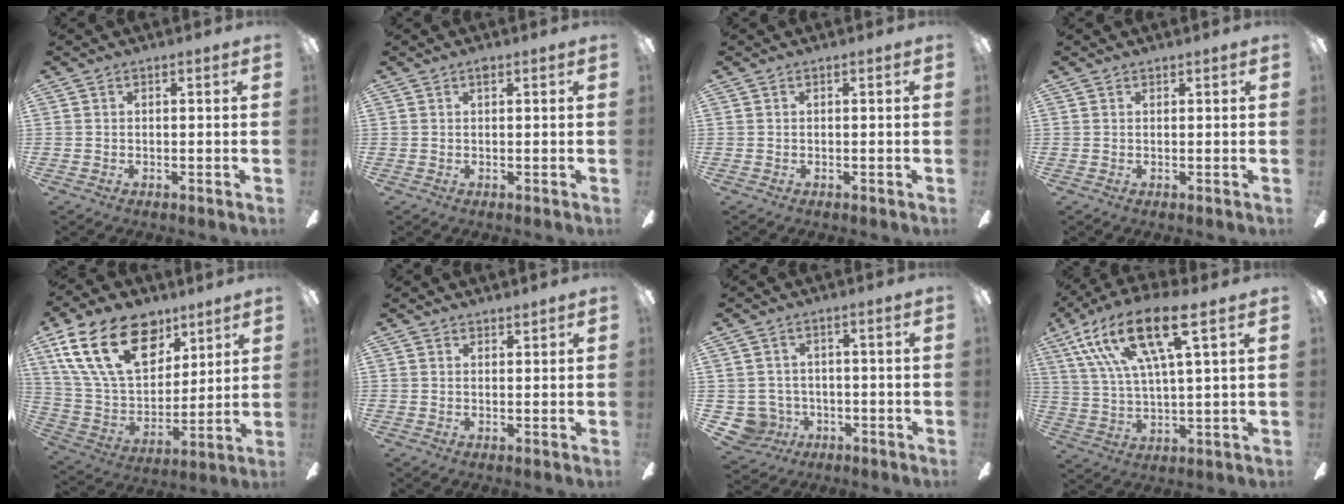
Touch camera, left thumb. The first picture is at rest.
{"total": 1.0, "force": [0.5, 0.5, 0.7], "torque": [-0.008, -0.001, 0.007]}
{"total": 0.0}
{"total": 0.6, "force": [0.4, 0.4, 0.1], "torque": [-0.002, 0.000, 0.008]}
{"total": 24.7, "force": [12.3, 14.9, 15.3], "torque": [-0.281, -0.050, 0.220]}
{"total": 1.4, "force": [1.2, 0.6, 0.0], "torque": [0.008, -0.004, 0.022]}
{"total": 5.7, "force": [-1.1, 5.5, 1.0], "torque": [-0.050, 0.005, -0.017]}
{"total": 18.0, "force": [10.0, 5.4, 14.0], "torque": [-0.285, -0.033, 0.163]}